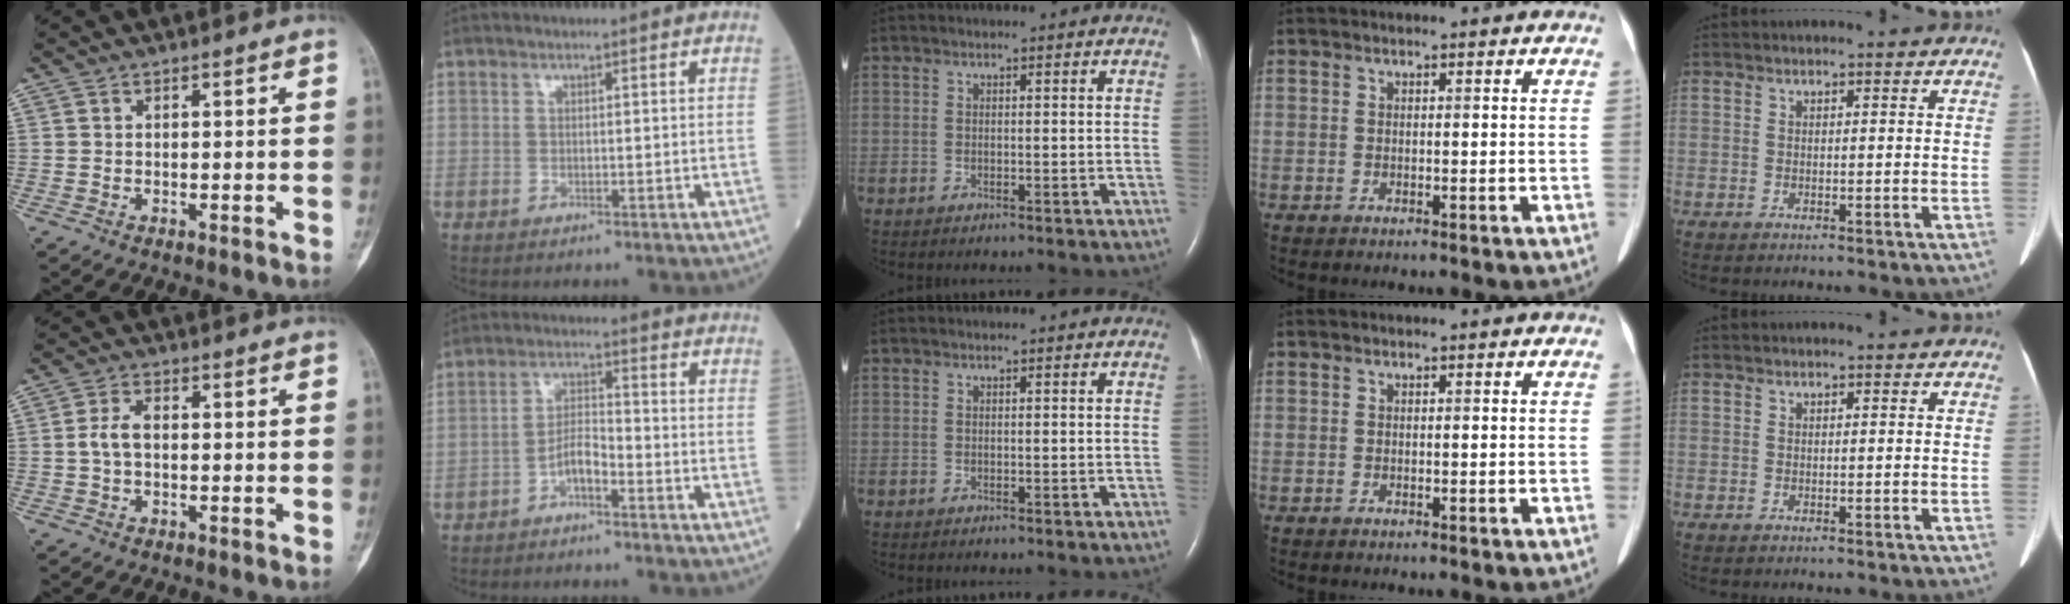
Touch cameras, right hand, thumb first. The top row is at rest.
{"thumb": {"total": 3.6, "force": [-0.3, 2.2, 2.9], "torque": [-0.057, 0.013, -0.009]}, "index": {"total": 3.9, "force": [-2.4, 1.2, 2.9], "torque": [-0.051, 0.013, -0.047]}}